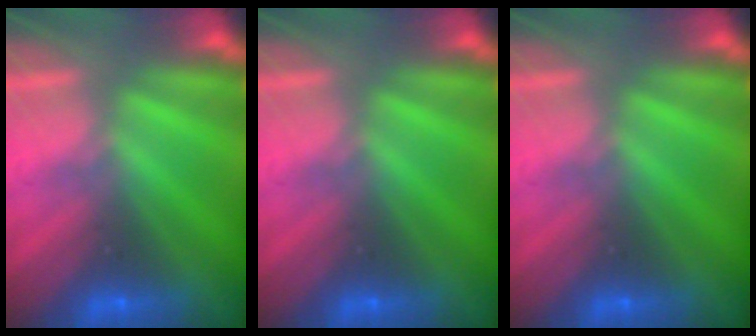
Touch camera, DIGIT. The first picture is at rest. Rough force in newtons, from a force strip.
{"total": 0.0}
{"total": 0.0}